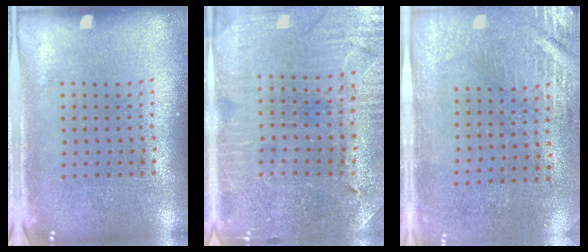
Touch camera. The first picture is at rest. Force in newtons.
{"total": 1.2, "press": 1.2, "slide": 0.2}
{"total": 2.9, "press": 2.5, "slide": 1.5}